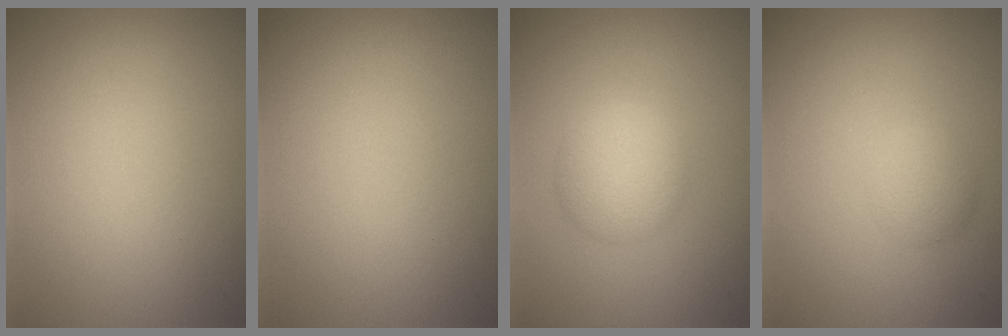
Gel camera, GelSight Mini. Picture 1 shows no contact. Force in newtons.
{"total": 0.0}
{"total": 3.5, "press": 3.5, "slide": 0.1}
{"total": 1.7, "press": 1.7, "slide": 0.0}